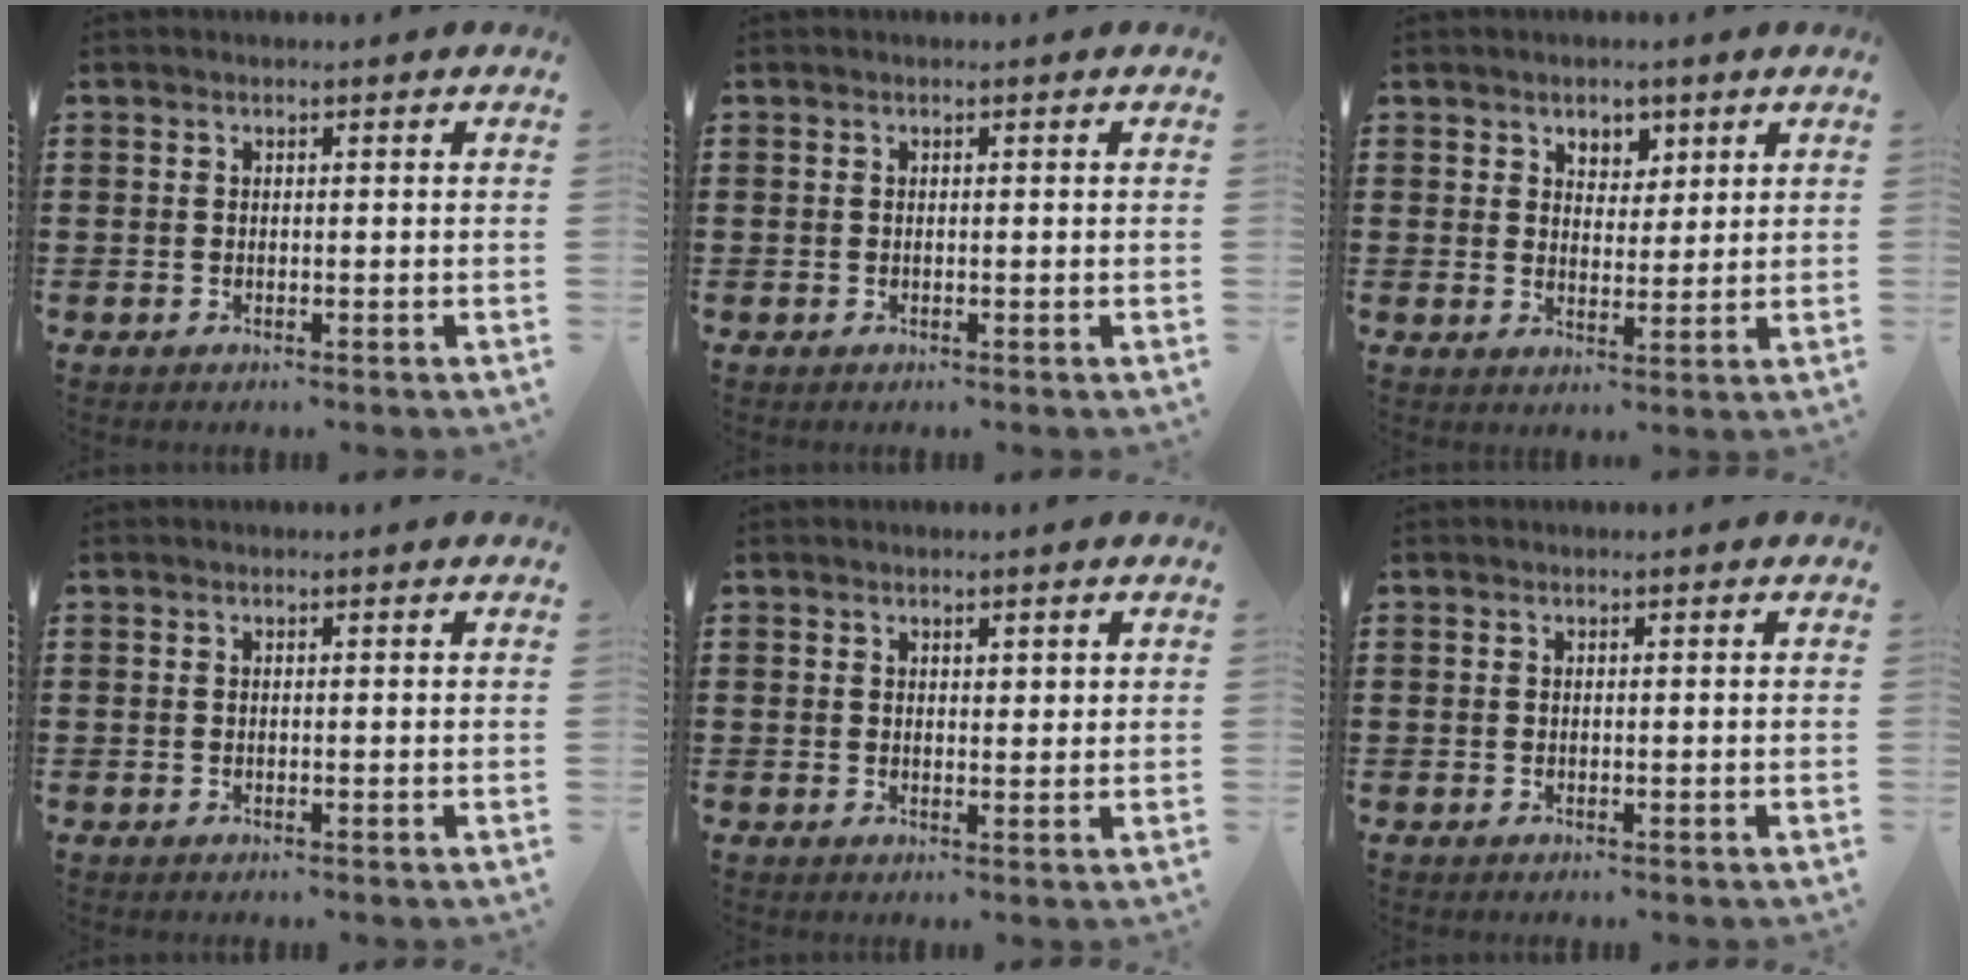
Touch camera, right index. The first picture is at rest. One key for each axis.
{"total": 0.0}
{"total": 3.4, "fx": 2.4, "fy": 2.4, "fz": 0.6, "tx": -0.018, "ty": 0.009, "tz": 0.041}
{"total": 0.0}
{"total": 1.2, "fx": 1.0, "fy": 0.6, "fz": 0.5, "tx": -0.009, "ty": 0.004, "tz": 0.018}
{"total": 0.0}